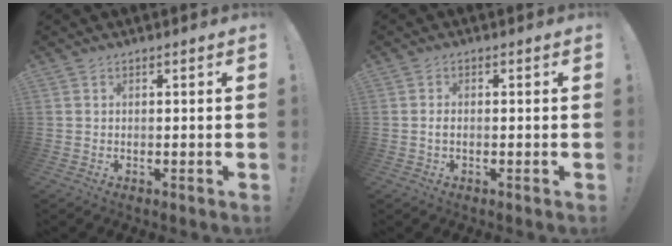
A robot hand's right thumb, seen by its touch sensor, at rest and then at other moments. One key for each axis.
{"total": 1.3, "fx": -0.4, "fy": 0.4, "fz": 1.1, "tx": -0.019, "ty": 0.005, "tz": -0.007}